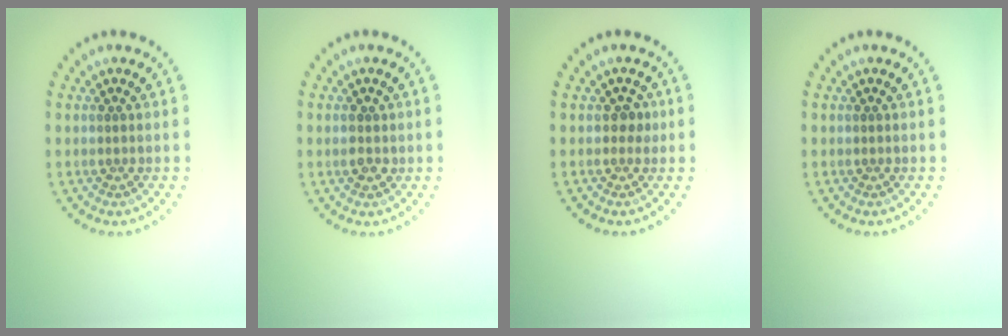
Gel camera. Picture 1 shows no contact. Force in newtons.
{"total": 1.5, "press": 1.5, "slide": 0.3}
{"total": 1.0, "press": 1.0, "slide": 0.3}
{"total": 0.0}